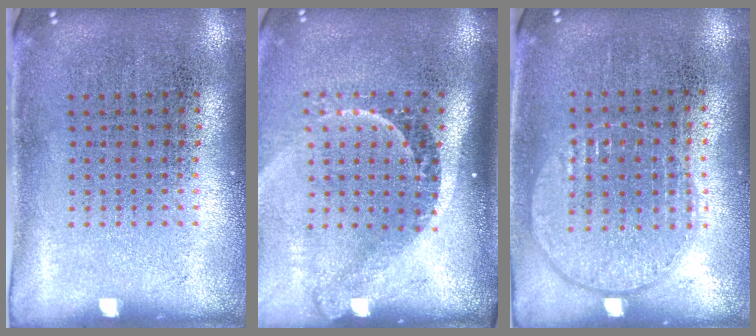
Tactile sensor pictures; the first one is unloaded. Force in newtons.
{"total": 2.3, "press": 1.5, "slide": 1.7}
{"total": 0.9, "press": 0.9, "slide": 0.3}